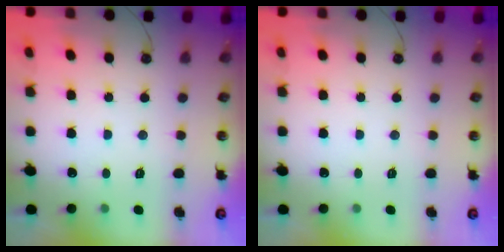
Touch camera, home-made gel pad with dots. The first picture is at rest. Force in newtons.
{"total": 0.0}